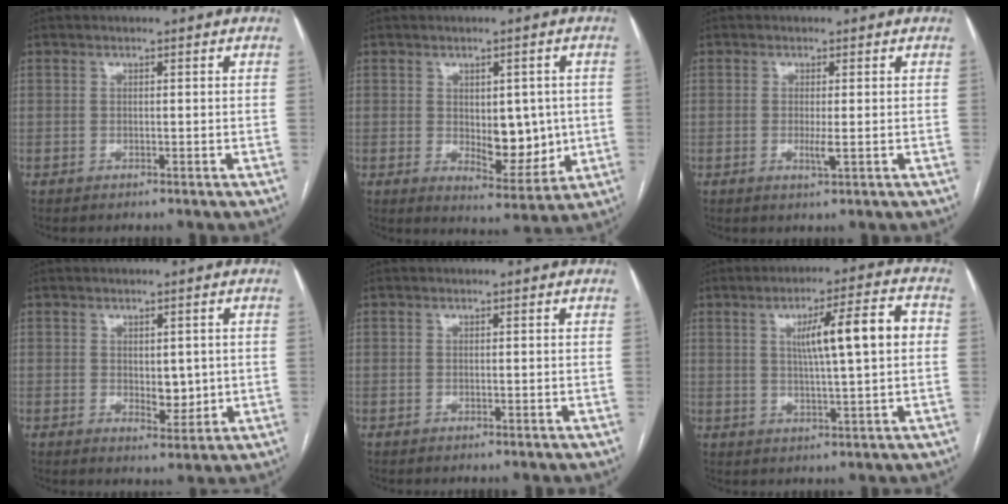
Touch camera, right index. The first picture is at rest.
{"total": 7.9, "force": [-0.1, 3.9, 6.9], "torque": [-0.088, -0.001, 0.016]}
{"total": 1.9, "force": [-0.1, 0.1, 1.9], "torque": [-0.036, -0.004, 0.001]}
{"total": 3.9, "force": [0.2, 2.2, 3.2], "torque": [-0.042, -0.005, 0.014]}
{"total": 0.0}
{"total": 10.3, "force": [1.8, 0.7, 10.1], "torque": [-0.157, 0.017, 0.030]}